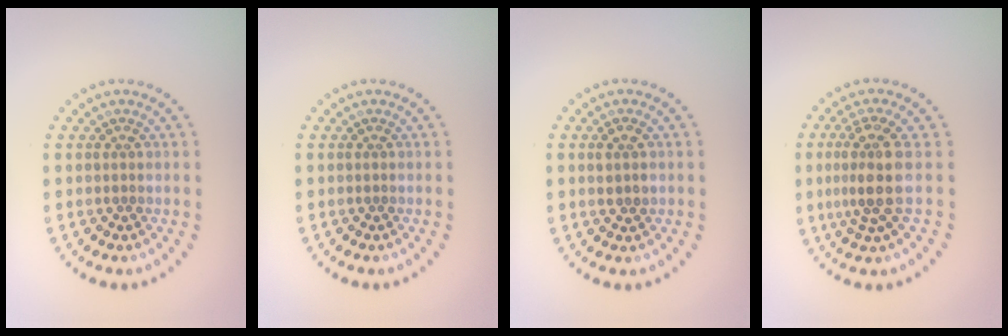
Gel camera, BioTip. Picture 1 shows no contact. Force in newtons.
{"total": 0.0}
{"total": 1.5, "press": 1.5, "slide": 0.4}
{"total": 3.6, "press": 2.8, "slide": 2.3}